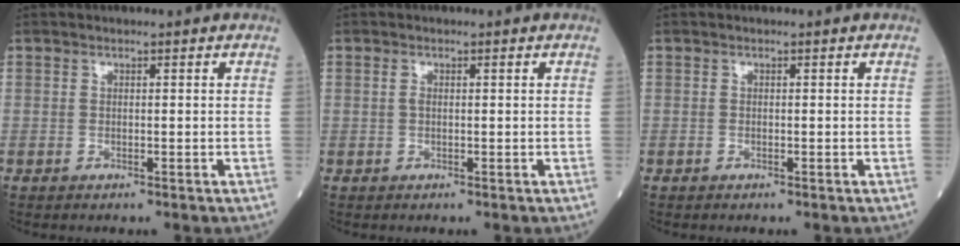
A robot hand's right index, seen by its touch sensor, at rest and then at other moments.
{"total": 1.0, "force": [0.2, 0.4, 0.9], "torque": [-0.019, 0.007, 0.004]}
{"total": 0.0}